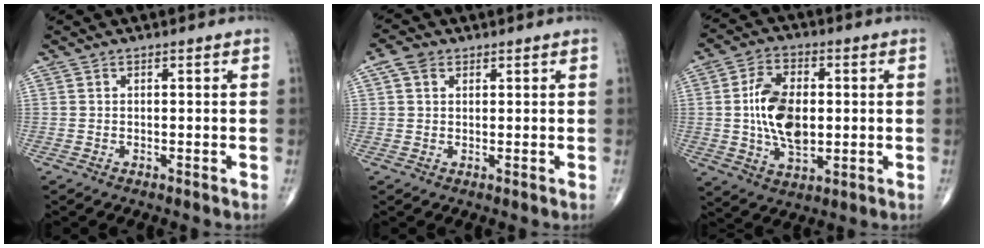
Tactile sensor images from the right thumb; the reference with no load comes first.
{"total": 3.1, "force": [1.4, 2.1, 1.7], "torque": [-0.028, 0.007, 0.027]}
{"total": 12.6, "force": [0.4, 7.4, 10.2], "torque": [-0.176, 0.001, 0.010]}